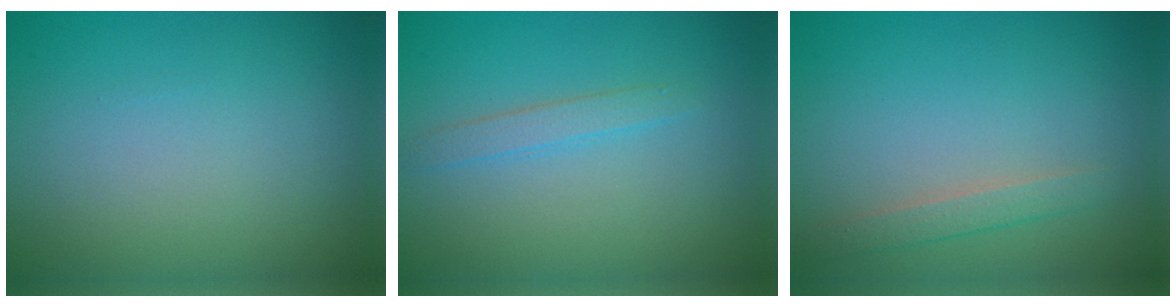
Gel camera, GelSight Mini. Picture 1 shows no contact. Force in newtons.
{"total": 1.5, "press": 1.5, "slide": 0.0}
{"total": 1.6, "press": 1.6, "slide": 0.2}